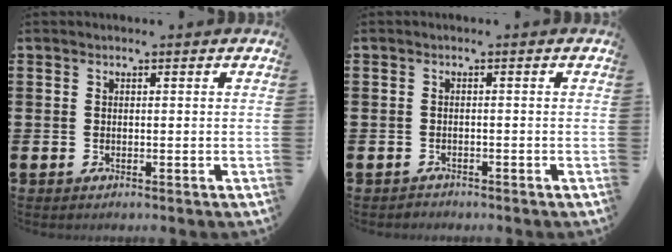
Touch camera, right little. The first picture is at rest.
{"total": 0.7, "force": [-0.7, 0.2, -0.1], "torque": [0.000, 0.001, -0.015]}